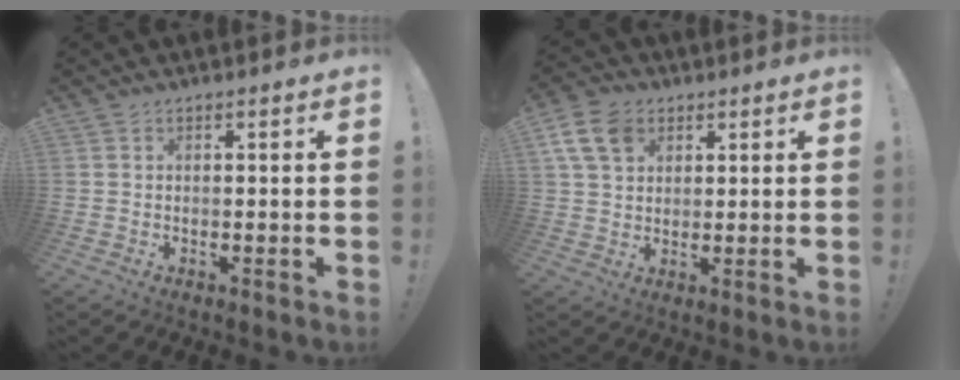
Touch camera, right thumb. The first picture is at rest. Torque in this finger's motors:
{"motor_torque": [0.18, 0.16, 0.42, 0.25, 0.08]}